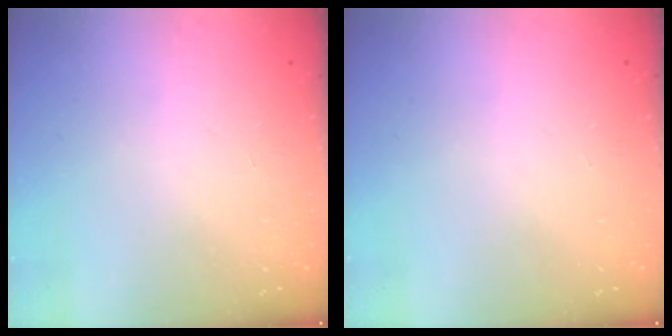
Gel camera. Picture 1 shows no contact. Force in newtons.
{"total": 0.0}